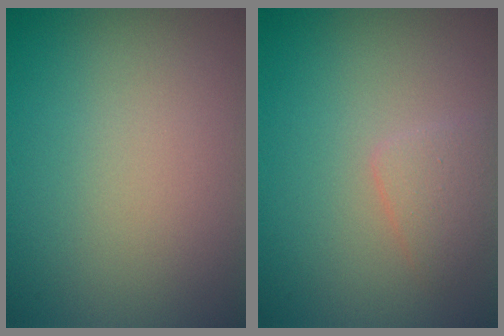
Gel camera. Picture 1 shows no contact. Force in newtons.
{"total": 1.6, "press": 1.6, "slide": 0.0}